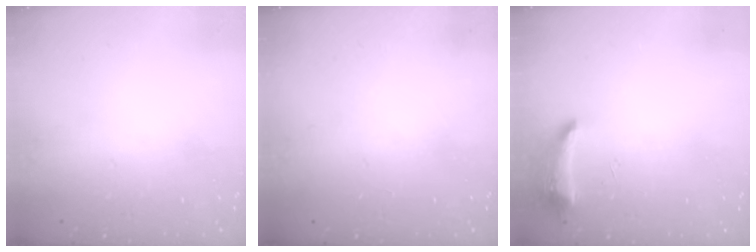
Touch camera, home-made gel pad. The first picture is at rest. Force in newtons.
{"total": 0.0}
{"total": 14.6, "press": 9.9, "slide": 10.8}